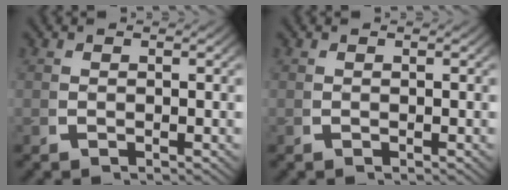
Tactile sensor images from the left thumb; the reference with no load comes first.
{"total": 0.0}